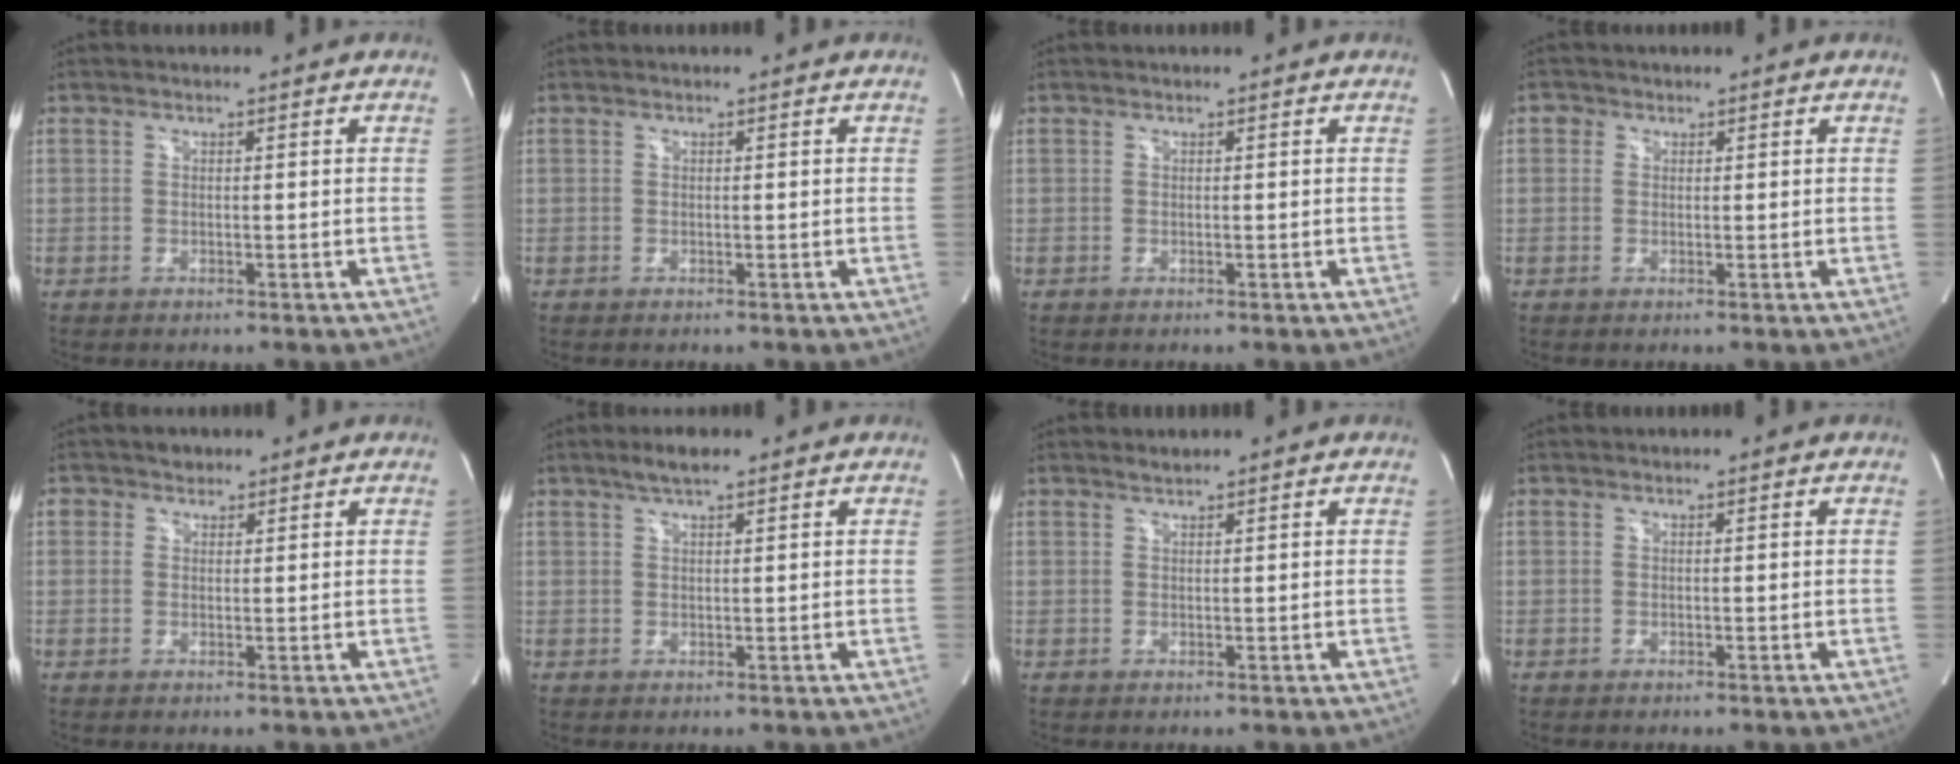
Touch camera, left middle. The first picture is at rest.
{"total": 0.0}
{"total": 0.0}
{"total": 1.3, "force": [0.5, 1.2, 0.3], "torque": [0.002, 0.005, 0.005]}
{"total": 1.9, "force": [1.1, 1.6, 0.2], "torque": [0.002, 0.004, 0.012]}
{"total": 3.1, "force": [2.2, 0.5, 2.1], "torque": [-0.046, 0.009, 0.042]}
{"total": 0.7, "force": [0.7, -0.1, 0.0], "torque": [-0.006, 0.002, 0.015]}
{"total": 0.0}